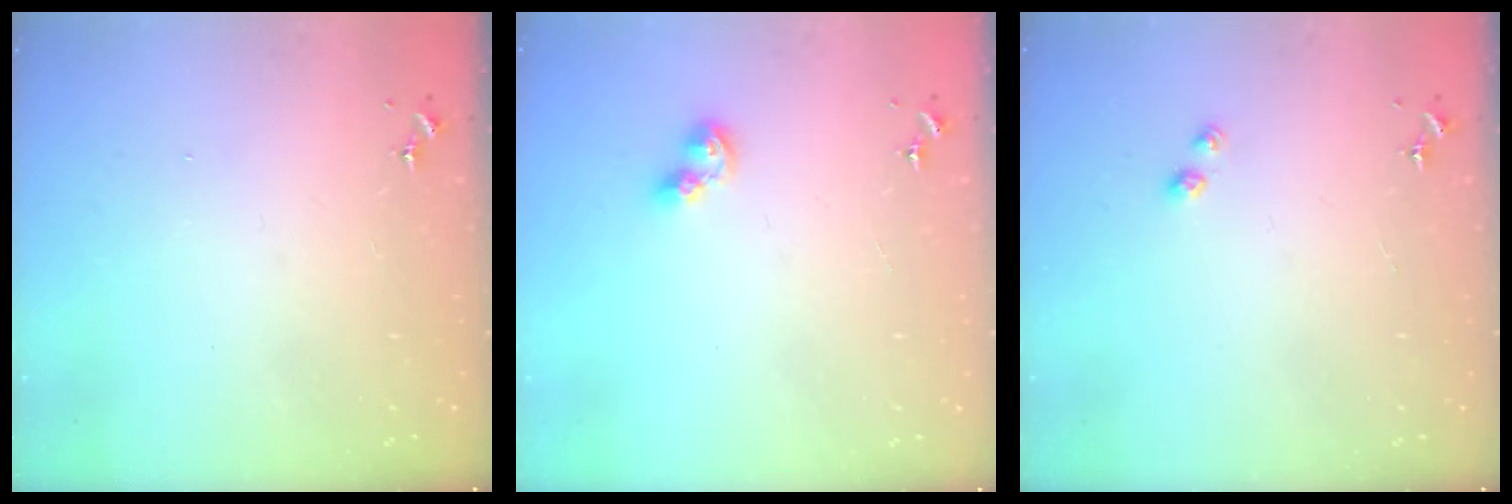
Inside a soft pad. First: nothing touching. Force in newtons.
{"total": 6.9, "press": 6.8, "slide": 0.9}
{"total": 2.6, "press": 2.6, "slide": 0.4}